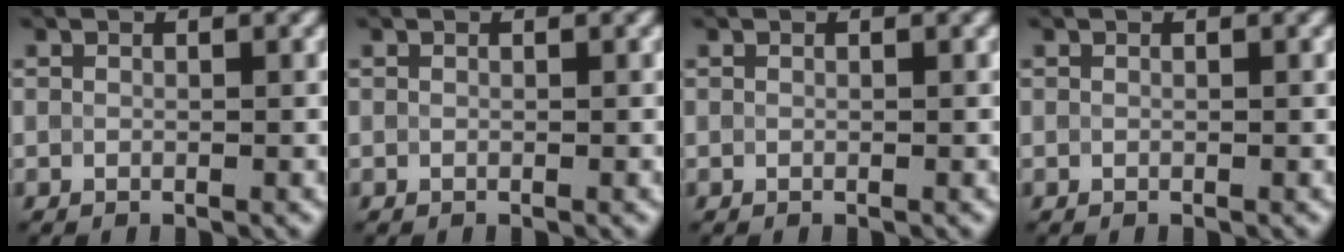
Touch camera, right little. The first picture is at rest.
{"total": 0.0}
{"total": 0.0}
{"total": 0.0}